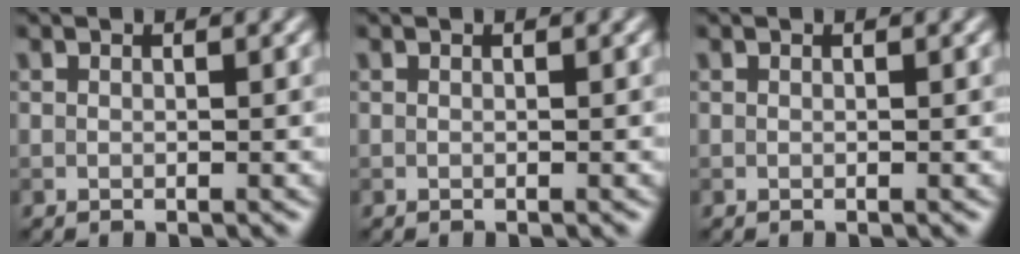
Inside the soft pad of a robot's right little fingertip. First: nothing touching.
{"total": 0.0}
{"total": 0.0}